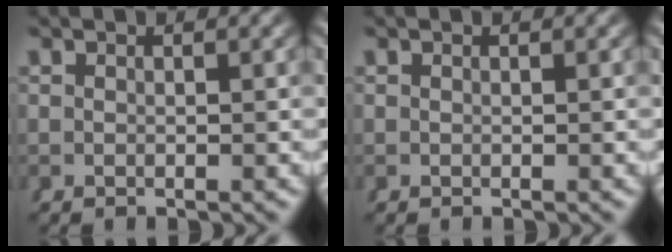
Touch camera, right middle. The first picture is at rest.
{"total": 0.0}